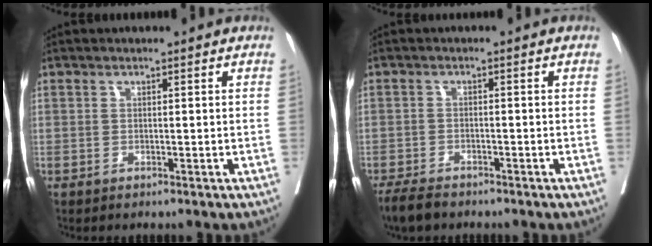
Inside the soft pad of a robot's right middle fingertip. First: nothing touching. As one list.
[{"total": 4.1, "force": [-3.6, 1.1, 1.8], "torque": [-0.031, -0.008, -0.062]}]